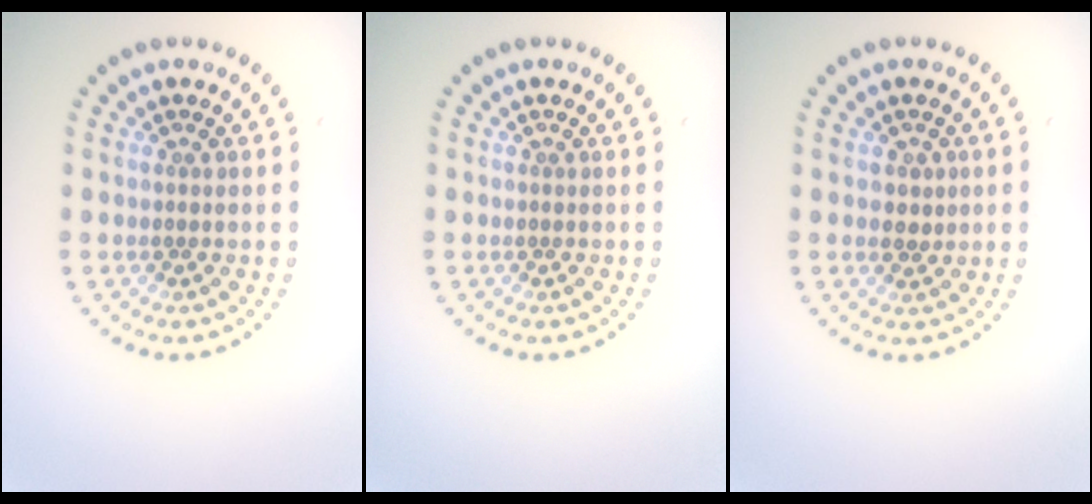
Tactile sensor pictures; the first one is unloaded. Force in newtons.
{"total": 0.0}
{"total": 1.2, "press": 1.0, "slide": 0.5}